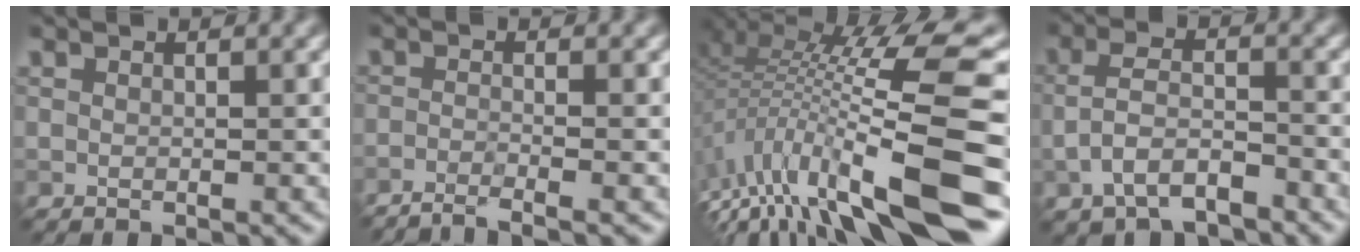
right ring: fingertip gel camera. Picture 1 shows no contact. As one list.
[{"total": 3.4, "force": [-2.7, 0.4, 2.0], "torque": [-0.035, 0.001, -0.059]}, {"total": 14.6, "force": [-5.0, 2.7, 13.4], "torque": [-0.230, 0.016, -0.080]}, {"total": 4.8, "force": [-2.7, 2.2, 3.2], "torque": [-0.064, 0.002, -0.061]}]